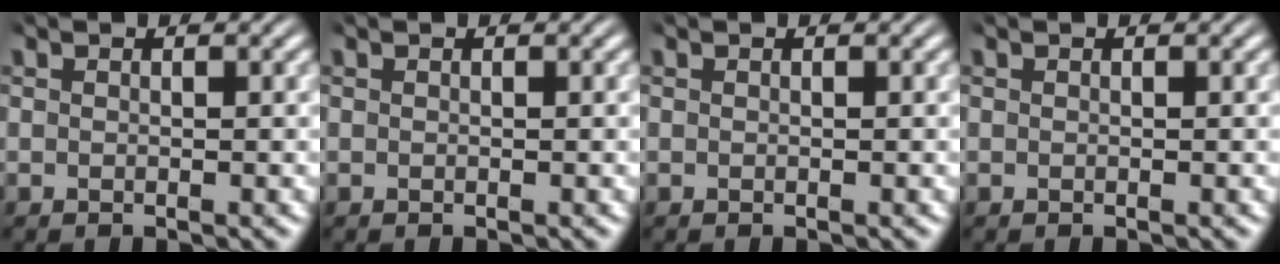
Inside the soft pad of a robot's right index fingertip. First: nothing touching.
{"total": 0.0}
{"total": 0.0}
{"total": 0.0}